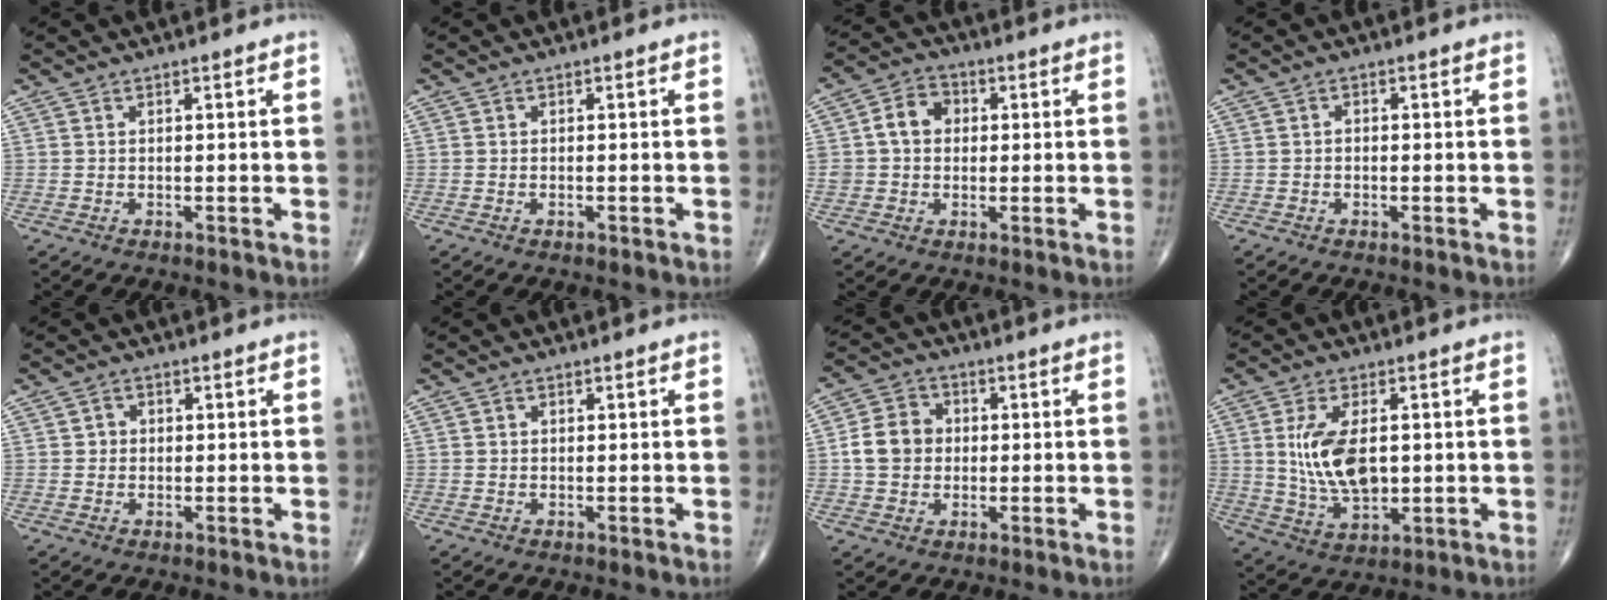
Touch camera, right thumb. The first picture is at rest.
{"total": 0.7, "force": [-0.3, 0.3, 0.5], "torque": [-0.012, 0.003, -0.004]}
{"total": 7.6, "force": [0.8, 6.3, 4.2], "torque": [-0.058, 0.018, 0.007]}
{"total": 0.9, "force": [-0.3, 0.7, 0.5], "torque": [0.000, 0.004, -0.009]}
{"total": 2.1, "force": [0.2, 2.0, 0.8], "torque": [0.001, 0.004, -0.001]}
{"total": 0.6, "force": [0.2, 0.6, 0.2], "torque": [0.001, 0.001, 0.002]}
{"total": 8.1, "force": [0.1, 6.9, 4.2], "torque": [-0.059, 0.016, -0.007]}
{"total": 11.6, "force": [1.2, 6.3, 9.7], "torque": [-0.176, -0.011, 0.032]}